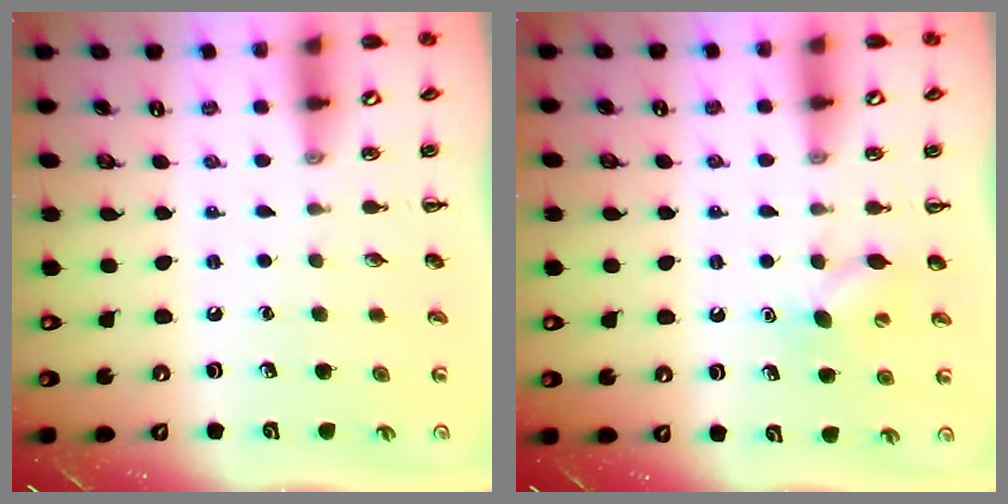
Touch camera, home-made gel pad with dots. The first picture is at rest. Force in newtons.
{"total": 6.2, "press": 6.1, "slide": 1.4}